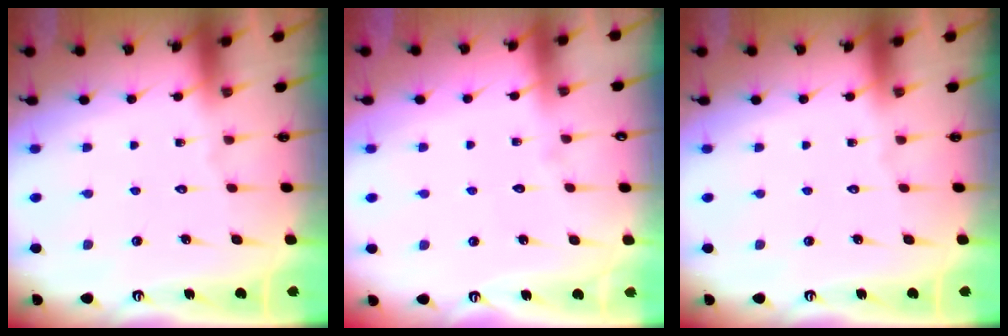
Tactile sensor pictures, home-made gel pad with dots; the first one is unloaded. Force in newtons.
{"total": 1.8, "press": 1.8, "slide": 0.1}
{"total": 0.0}